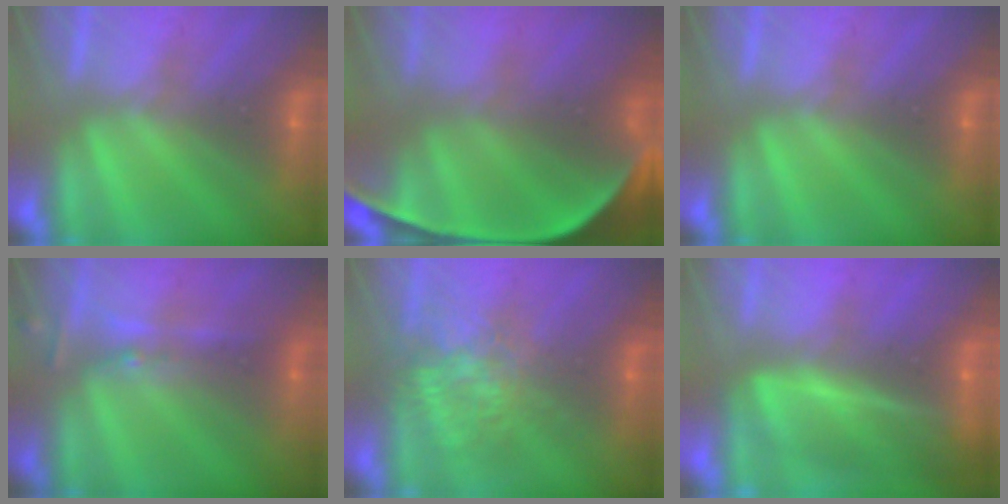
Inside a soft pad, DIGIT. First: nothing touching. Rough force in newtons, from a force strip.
{"total": 9.1}
{"total": 0.0}
{"total": 2.4}
{"total": 7.5}
{"total": 11.2}